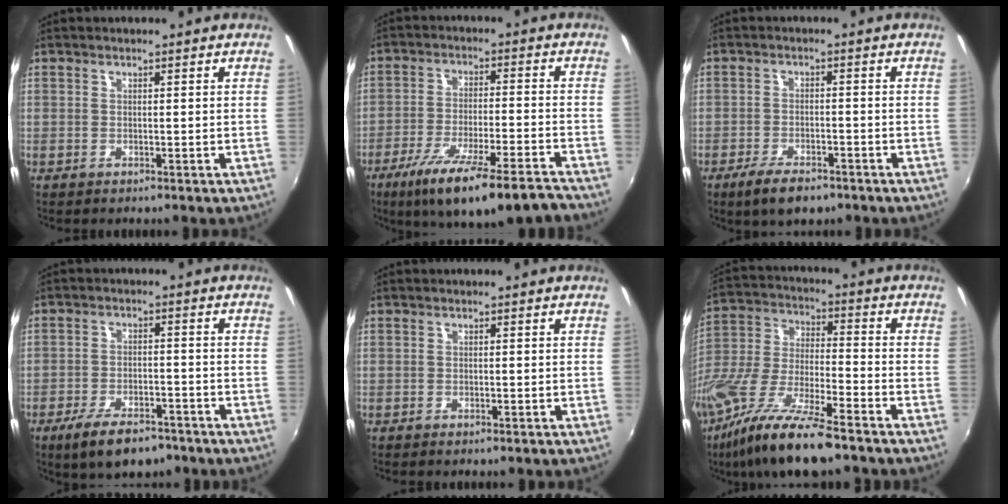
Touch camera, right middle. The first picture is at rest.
{"total": 16.8, "force": [-13.2, 2.0, 10.3], "torque": [-0.191, -0.046, -0.209]}
{"total": 7.3, "force": [-5.4, 2.6, 4.1], "torque": [-0.100, -0.020, -0.091]}
{"total": 10.3, "force": [-7.5, 4.1, 5.7], "torque": [-0.130, -0.021, -0.121]}
{"total": 0.9, "force": [-0.8, 0.3, 0.3], "torque": [-0.006, 0.000, -0.010]}
{"total": 19.1, "force": [-13.2, 4.0, 13.3], "torque": [-0.270, -0.036, -0.249]}